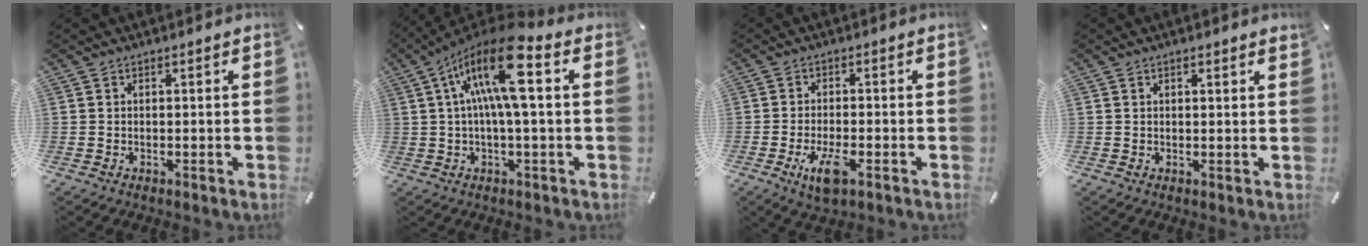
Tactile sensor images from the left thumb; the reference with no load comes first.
{"total": 15.9, "force": [3.9, 4.4, 14.7], "torque": [-0.292, -0.005, 0.056]}
{"total": 6.6, "force": [-2.9, 2.4, 5.4], "torque": [-0.116, -0.003, -0.050]}
{"total": 1.1, "force": [0.8, 0.3, 0.7], "torque": [-0.005, -0.003, 0.012]}